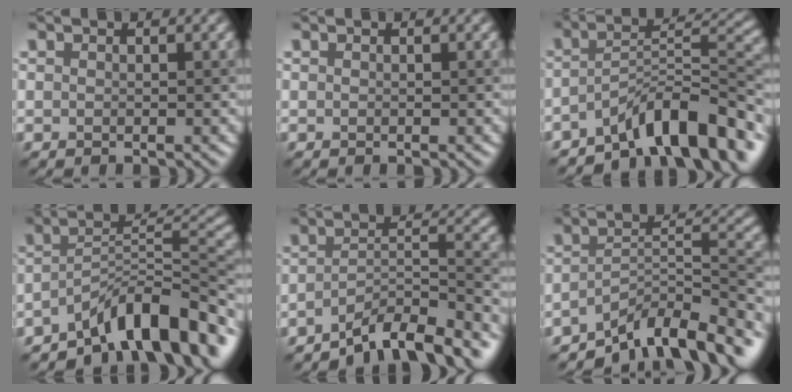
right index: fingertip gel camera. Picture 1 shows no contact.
{"total": 0.0}
{"total": 9.2, "force": [-6.3, 2.6, 6.2], "torque": [-0.074, 0.011, -0.113]}
{"total": 10.2, "force": [-6.9, 3.0, 6.9], "torque": [-0.083, 0.013, -0.129]}
{"total": 7.5, "force": [-5.9, 1.7, 4.4], "torque": [-0.065, 0.002, -0.101]}
{"total": 9.6, "force": [-7.1, 2.9, 5.8], "torque": [-0.072, 0.005, -0.128]}